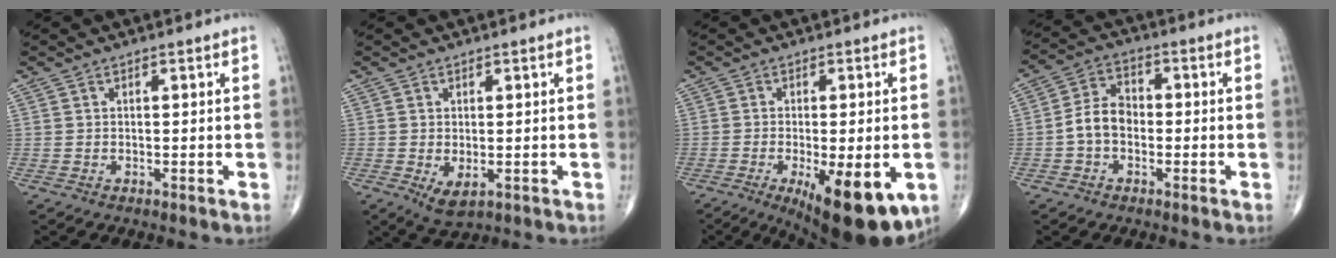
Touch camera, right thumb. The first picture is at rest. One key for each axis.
{"total": 3.5, "fx": -0.8, "fy": 1.8, "fz": 3.0, "tx": -0.042, "ty": -0.007, "tz": 0.000}
{"total": 15.4, "fx": -5.7, "fy": 5.3, "fz": 13.3, "tx": -0.160, "ty": -0.017, "tz": -0.070}
{"total": 6.7, "fx": -1.3, "fy": 4.7, "fz": 4.6, "tx": -0.075, "ty": 0.027, "tz": -0.037}